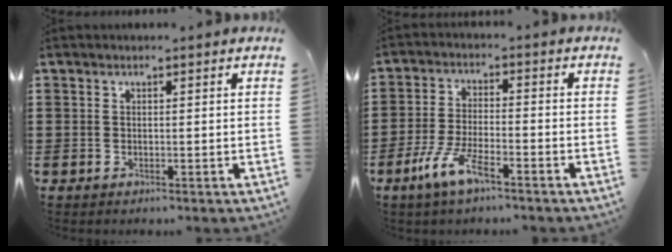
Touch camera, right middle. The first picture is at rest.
{"total": 6.5, "force": [-3.9, 1.4, 5.0], "torque": [-0.117, -0.011, -0.077]}